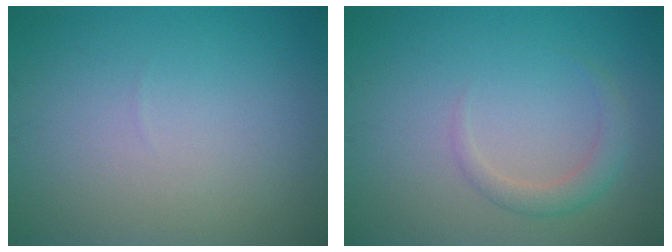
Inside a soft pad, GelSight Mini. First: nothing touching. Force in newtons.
{"total": 1.9, "press": 1.9, "slide": 0.2}